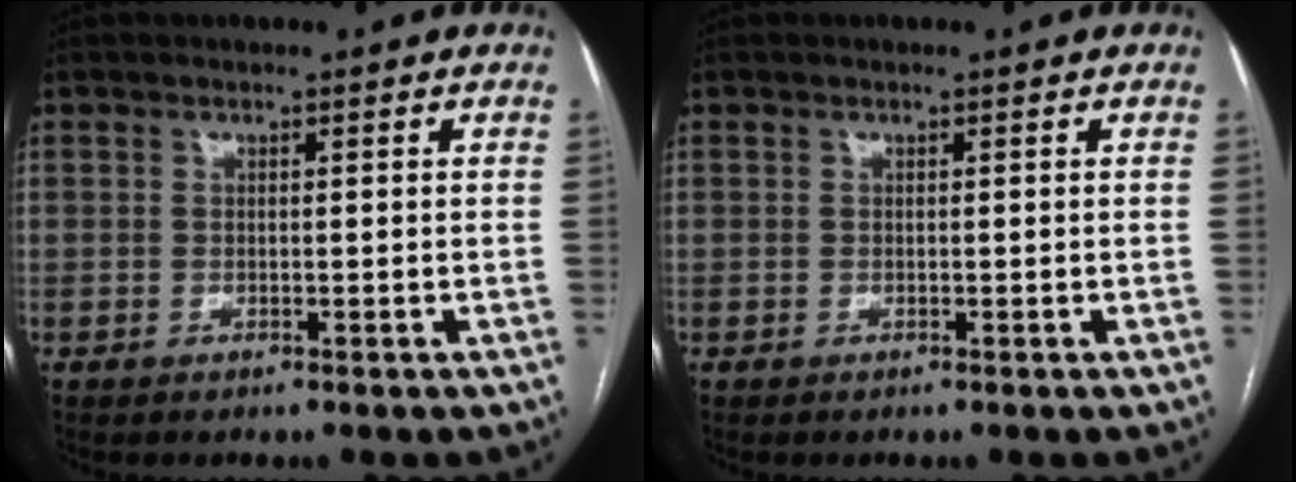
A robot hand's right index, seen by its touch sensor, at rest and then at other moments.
{"total": 0.0}